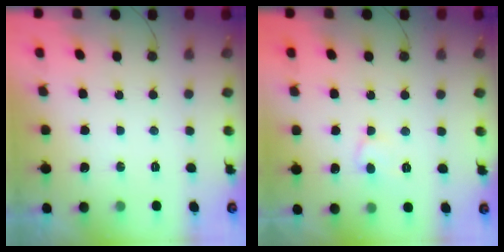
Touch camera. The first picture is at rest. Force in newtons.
{"total": 6.9, "press": 6.9, "slide": 0.4}